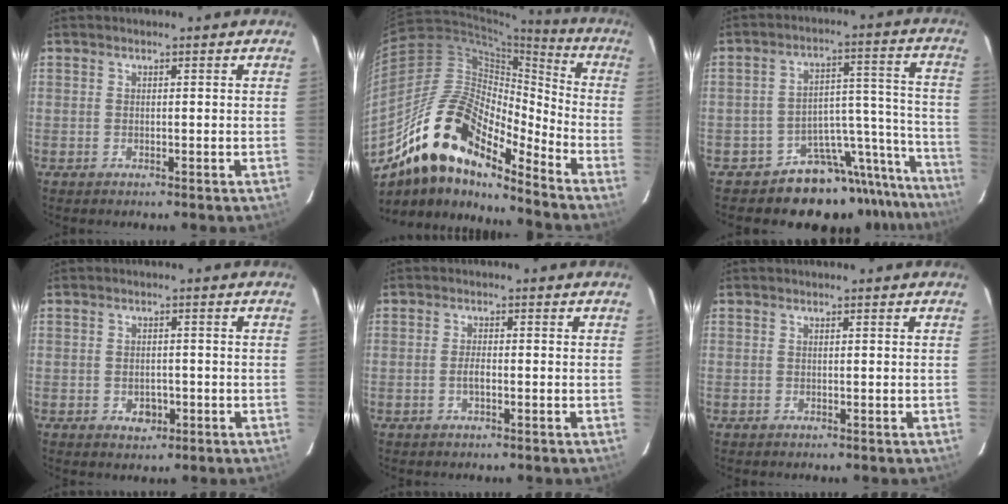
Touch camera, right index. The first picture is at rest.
{"total": 18.9, "force": [-14.2, 6.3, 10.8], "torque": [-0.184, -0.002, -0.277]}
{"total": 17.5, "force": [-16.2, 6.4, 1.9], "torque": [-0.005, 0.072, -0.237]}
{"total": 3.2, "force": [-1.4, 2.3, 1.6], "torque": [-0.030, 0.002, -0.016]}
{"total": 2.6, "force": [-1.0, 0.7, 2.3], "torque": [-0.048, 0.001, -0.020]}
{"total": 0.0}